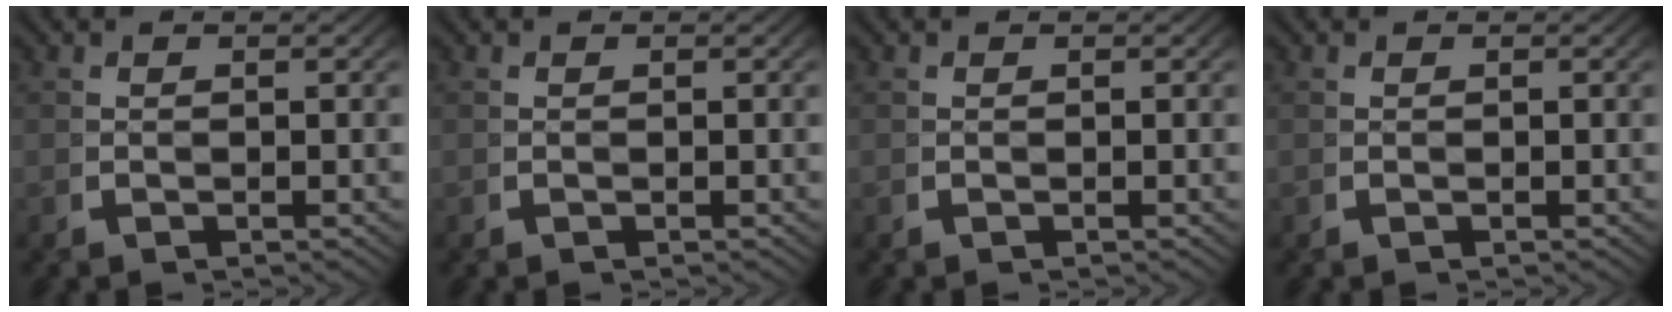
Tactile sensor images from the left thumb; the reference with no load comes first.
{"total": 0.0}
{"total": 0.0}
{"total": 0.0}